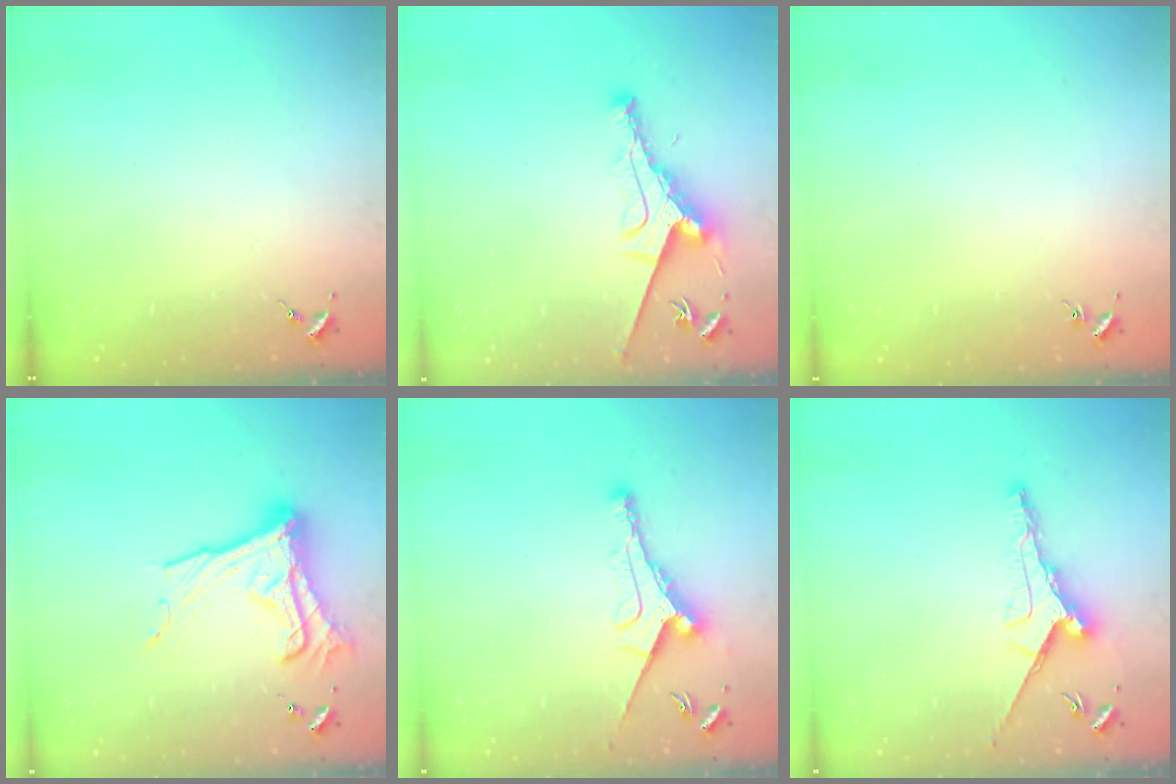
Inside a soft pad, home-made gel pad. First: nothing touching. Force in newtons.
{"total": 9.6, "press": 9.6, "slide": 0.7}
{"total": 0.8, "press": 0.8, "slide": 0.2}
{"total": 20.0, "press": 20.0, "slide": 1.1}
{"total": 10.3, "press": 10.3, "slide": 0.2}
{"total": 11.3, "press": 11.3, "slide": 0.1}